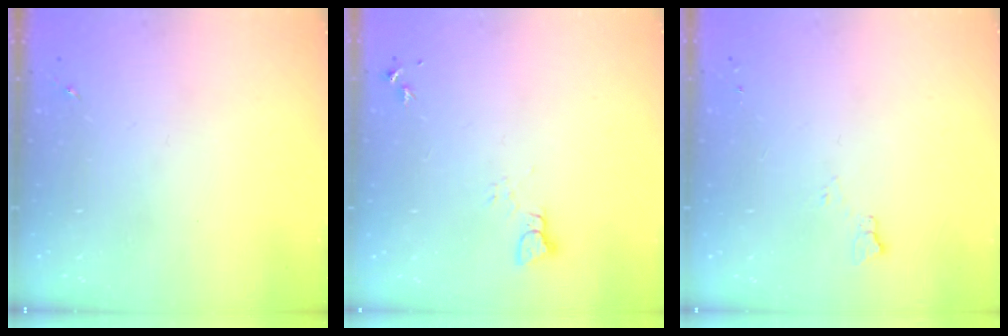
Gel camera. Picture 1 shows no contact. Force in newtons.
{"total": 2.2, "press": 2.2, "slide": 0.2}
{"total": 4.6, "press": 4.5, "slide": 0.6}